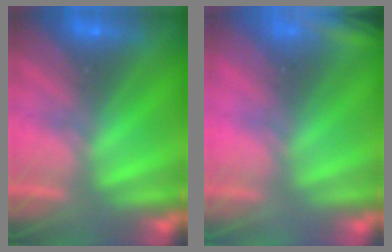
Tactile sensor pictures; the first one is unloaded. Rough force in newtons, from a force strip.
{"total": 2.4}